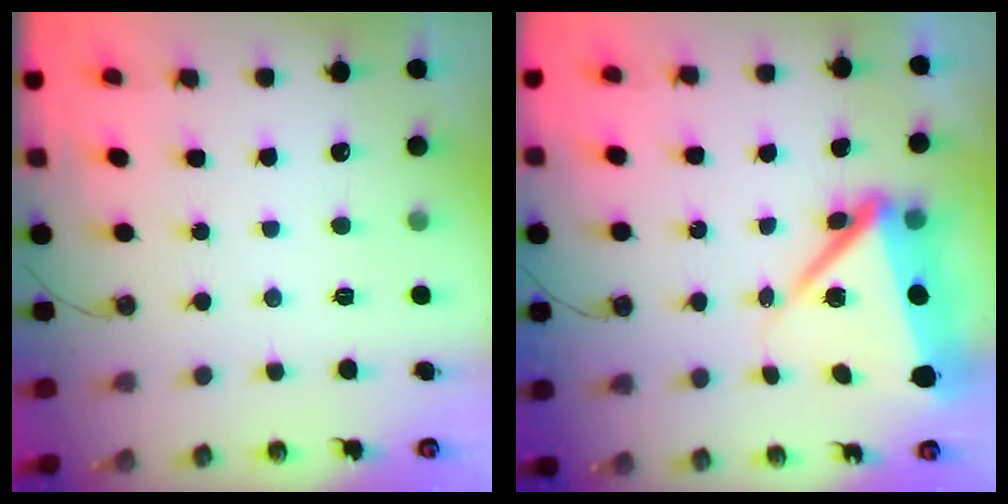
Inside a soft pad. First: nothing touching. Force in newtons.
{"total": 10.7, "press": 10.6, "slide": 1.0}